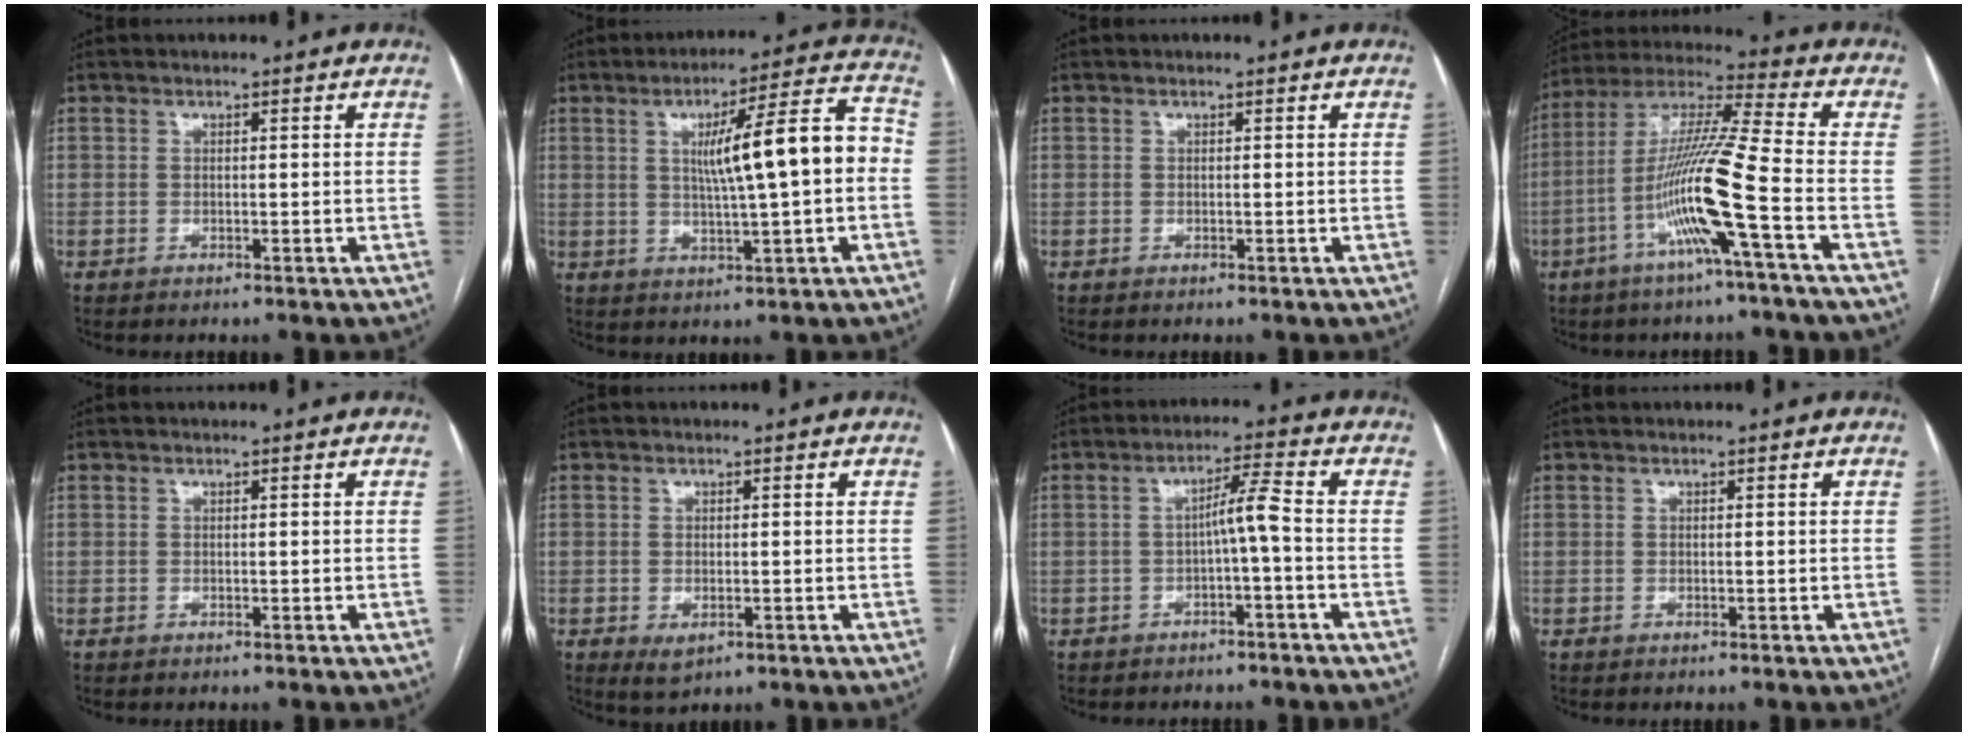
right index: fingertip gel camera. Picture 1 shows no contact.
{"total": 12.5, "force": [0.5, 1.0, 12.5], "torque": [-0.183, 0.025, 0.009]}
{"total": 0.0}
{"total": 14.3, "force": [-4.9, -1.5, 13.4], "torque": [-0.262, 0.000, -0.101]}
{"total": 0.0}
{"total": 2.5, "force": [-0.9, 1.4, 1.8], "torque": [-0.026, -0.004, -0.002]}
{"total": 4.2, "force": [-1.0, -0.2, 4.1], "torque": [-0.068, 0.015, -0.015]}
{"total": 0.0}